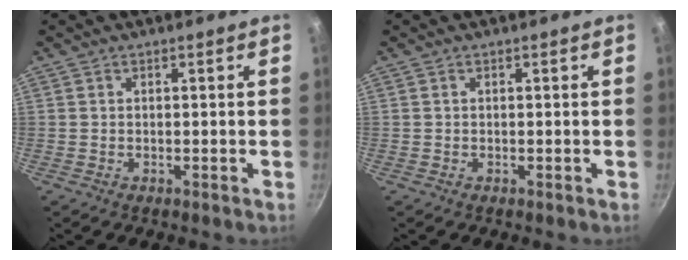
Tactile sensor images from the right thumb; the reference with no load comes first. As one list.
[{"total": 0.0}]